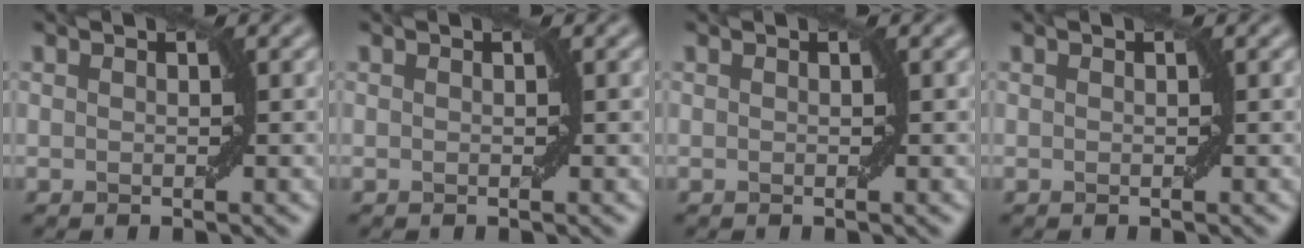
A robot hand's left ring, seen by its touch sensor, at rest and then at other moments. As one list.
[{"total": 0.0}, {"total": 0.0}, {"total": 0.0}]